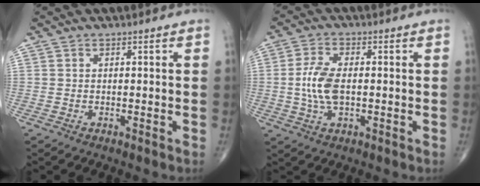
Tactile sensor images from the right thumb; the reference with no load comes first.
{"total": 7.4, "force": [-0.3, 3.7, 6.4], "torque": [-0.142, 0.003, -0.008]}